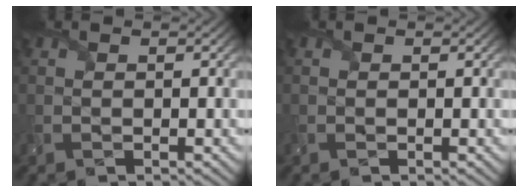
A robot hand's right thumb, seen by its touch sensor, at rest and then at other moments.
{"total": 0.0}